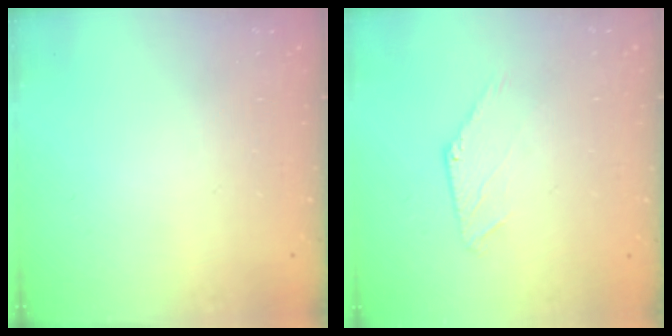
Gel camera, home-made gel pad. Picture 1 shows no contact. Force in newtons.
{"total": 0.0}